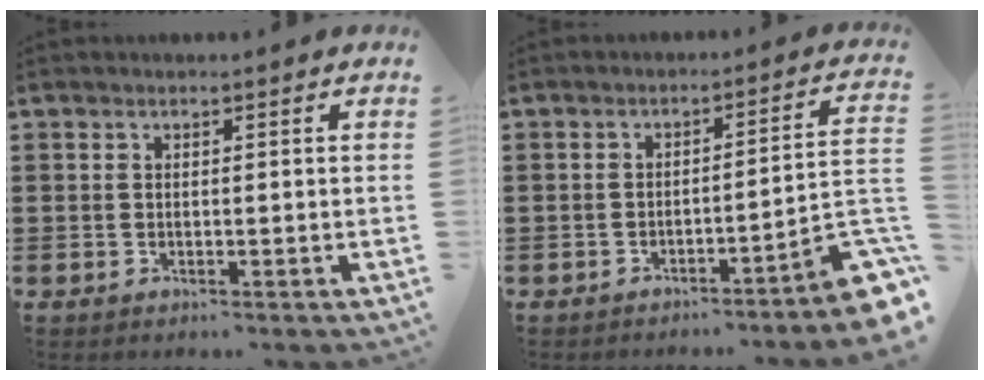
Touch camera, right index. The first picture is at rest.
{"total": 4.6, "force": [-2.9, -0.3, 3.6], "torque": [-0.054, -0.027, -0.059]}